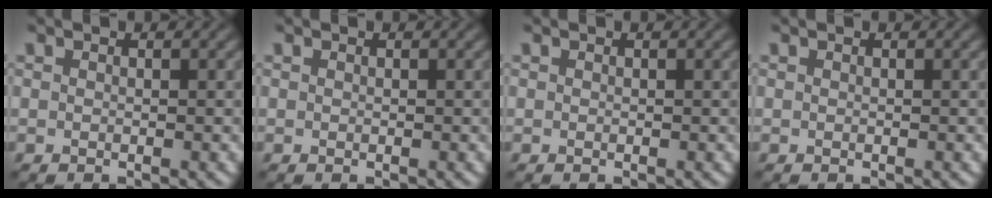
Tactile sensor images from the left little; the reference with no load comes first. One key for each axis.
{"total": 0.8, "fx": 0.0, "fy": -0.4, "fz": -0.7, "tx": 0.005, "ty": 0.003, "tz": 0.010}
{"total": 0.0}
{"total": 0.5, "fx": -0.1, "fy": -0.3, "fz": -0.5, "tx": 0.003, "ty": 0.001, "tz": 0.005}